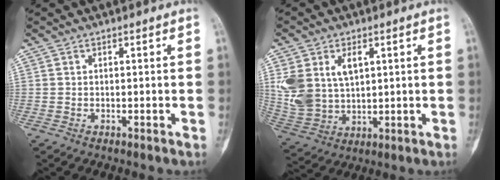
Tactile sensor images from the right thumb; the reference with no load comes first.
{"total": 11.7, "force": [3.3, 7.8, 8.1], "torque": [-0.159, -0.003, 0.082]}